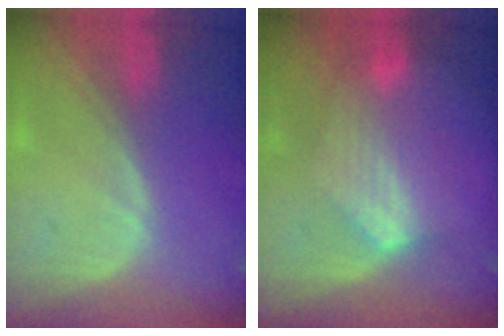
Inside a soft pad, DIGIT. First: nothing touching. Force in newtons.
{"total": 7.0, "press": 6.6, "slide": 2.3}